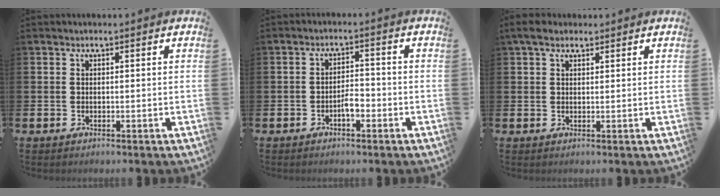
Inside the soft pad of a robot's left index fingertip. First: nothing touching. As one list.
[{"total": 2.6, "force": [-1.5, 0.9, 1.9], "torque": [-0.038, 0.007, -0.030]}, {"total": 3.0, "force": [2.1, 1.5, 1.4], "torque": [-0.013, -0.003, 0.034]}]